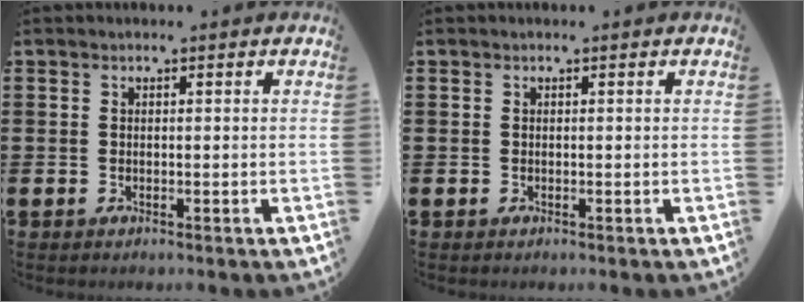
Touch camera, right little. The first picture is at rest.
{"total": 0.0}